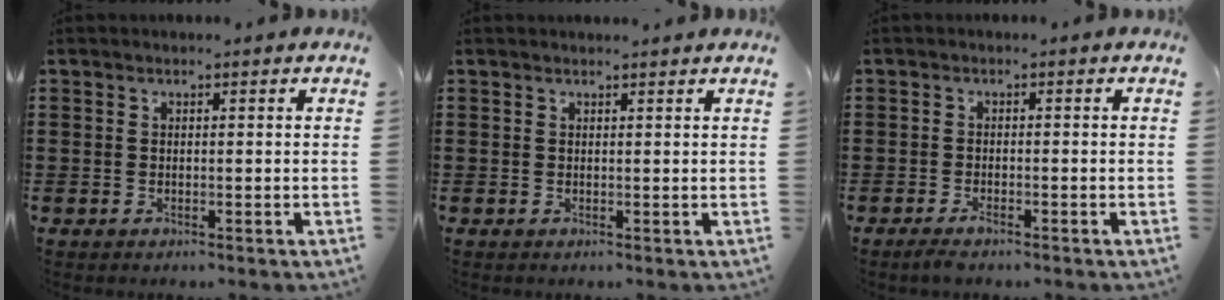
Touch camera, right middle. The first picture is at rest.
{"total": 0.8, "force": [0.8, -0.1, 0.1], "torque": [-0.003, -0.003, 0.015]}
{"total": 1.4, "force": [-1.0, 0.3, 1.0], "torque": [-0.026, -0.007, -0.020]}